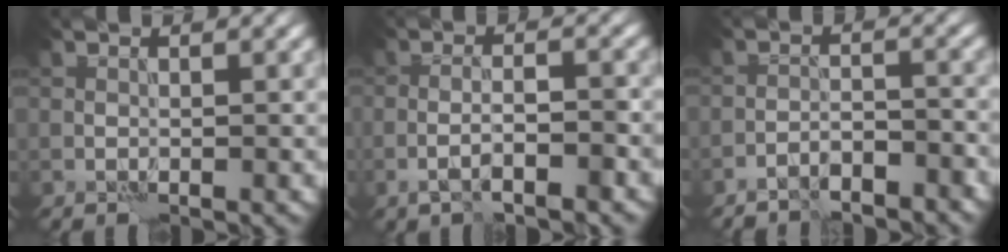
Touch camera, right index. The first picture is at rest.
{"total": 3.1, "force": [-1.7, 0.6, 2.5], "torque": [-0.047, 0.003, -0.033]}
{"total": 3.8, "force": [-3.3, 1.0, 1.6], "torque": [-0.021, 0.003, -0.055]}